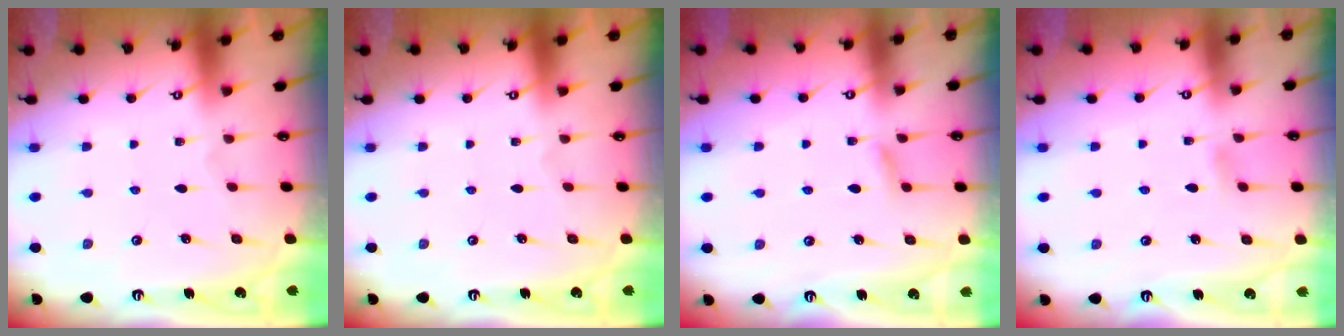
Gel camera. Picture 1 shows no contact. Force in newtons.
{"total": 0.0}
{"total": 5.1, "press": 5.0, "slide": 0.8}
{"total": 2.8, "press": 2.8, "slide": 0.3}